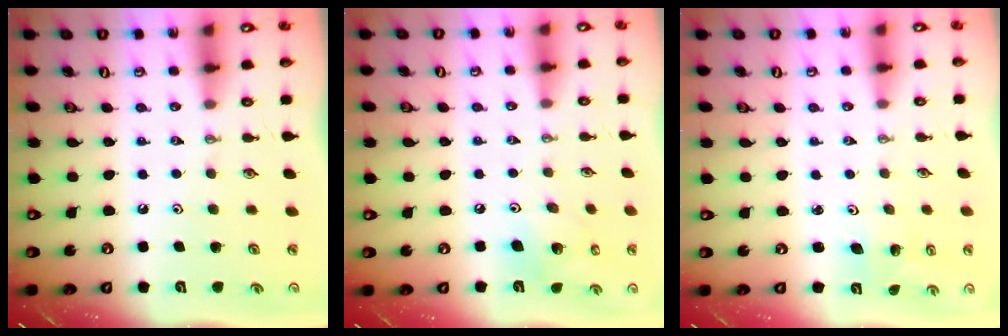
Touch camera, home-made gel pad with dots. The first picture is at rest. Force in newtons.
{"total": 9.6, "press": 9.5, "slide": 1.6}
{"total": 1.9, "press": 1.9, "slide": 0.1}